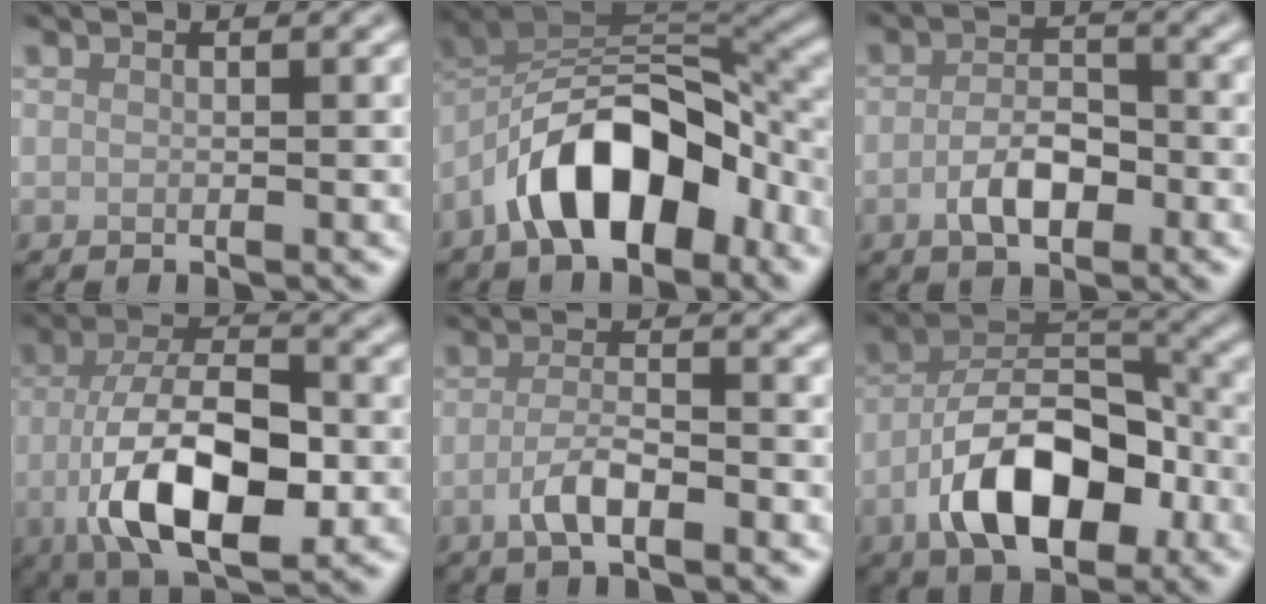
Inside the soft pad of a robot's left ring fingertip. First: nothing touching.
{"total": 10.2, "force": [-5.7, 4.9, 6.9], "torque": [-0.097, 0.020, -0.108]}
{"total": 3.7, "force": [-1.4, 1.9, 2.8], "torque": [-0.053, 0.003, -0.029]}
{"total": 11.0, "force": [-3.5, 5.0, 9.2], "torque": [-0.171, -0.006, -0.064]}
{"total": 3.3, "force": [-1.6, 1.0, 2.7], "torque": [-0.056, 0.003, -0.034]}
{"total": 10.1, "force": [-4.6, 5.1, 7.4], "torque": [-0.124, 0.013, -0.088]}